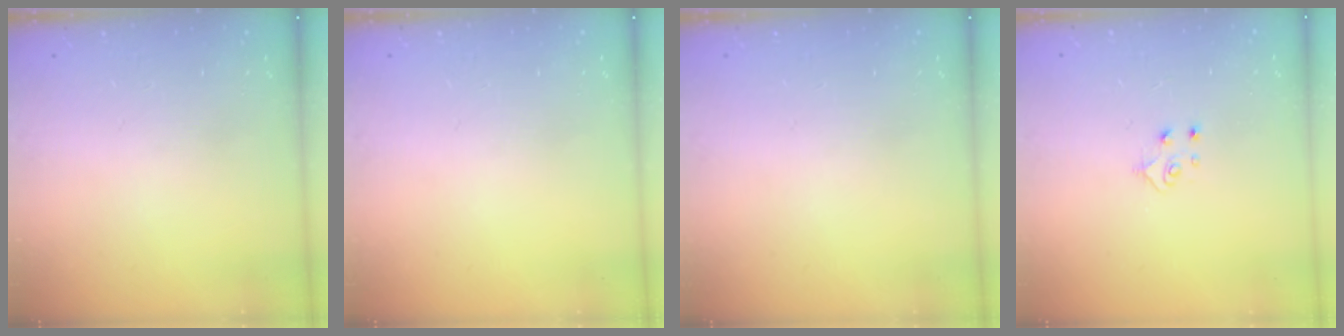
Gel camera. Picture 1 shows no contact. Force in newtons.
{"total": 0.0}
{"total": 0.0}
{"total": 4.9, "press": 4.8, "slide": 0.5}